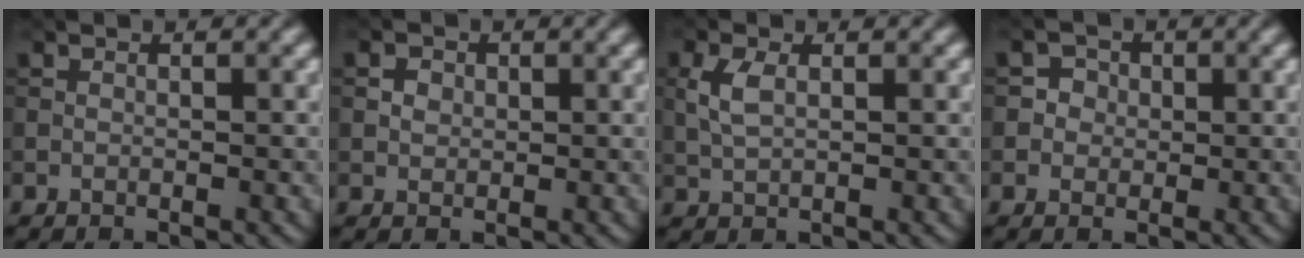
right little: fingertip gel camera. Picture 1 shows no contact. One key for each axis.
{"total": 0.8, "fx": -0.3, "fy": 0.7, "fz": 0.1, "tx": -0.001, "ty": 0.001, "tz": 0.005}
{"total": 1.8, "fx": 0.0, "fy": 0.9, "fz": 1.5, "tx": -0.043, "ty": 0.003, "tz": 0.011}
{"total": 1.7, "fx": 0.0, "fy": 1.7, "fz": 0.2, "tx": 0.003, "ty": 0.000, "tz": 0.007}